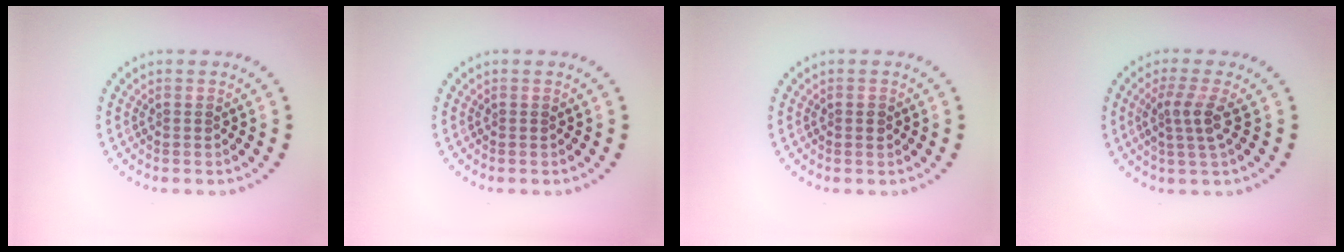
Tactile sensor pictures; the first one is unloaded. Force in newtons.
{"total": 0.0}
{"total": 1.1, "press": 1.1, "slide": 0.1}
{"total": 2.6, "press": 2.0, "slide": 1.7}